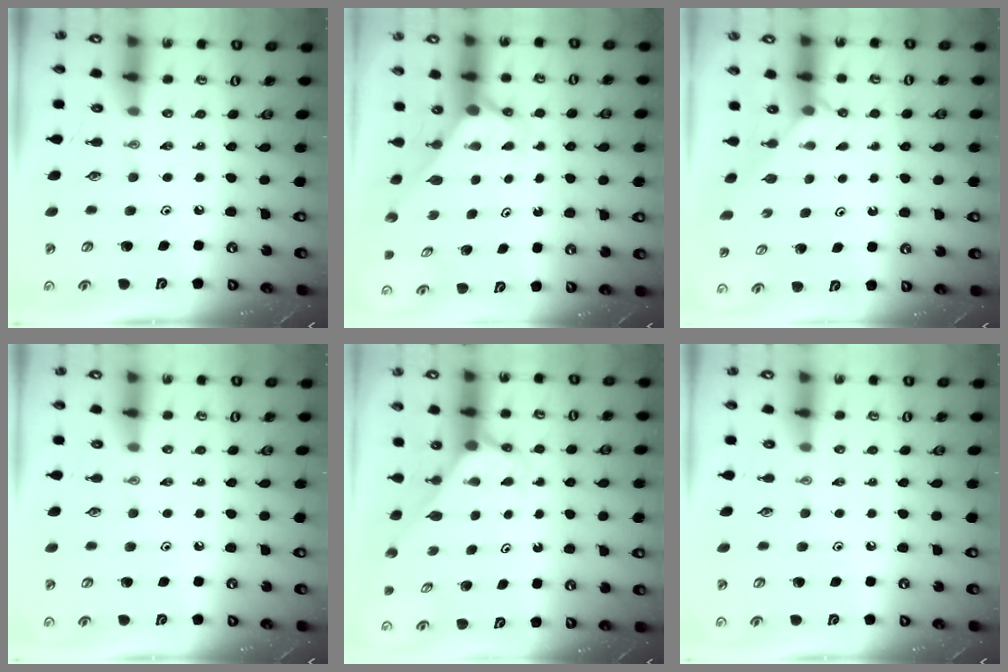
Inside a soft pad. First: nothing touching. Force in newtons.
{"total": 3.0, "press": 3.0, "slide": 0.0}
{"total": 2.1, "press": 2.1, "slide": 0.1}
{"total": 0.0}
{"total": 2.7, "press": 2.7, "slide": 0.2}
{"total": 0.0}